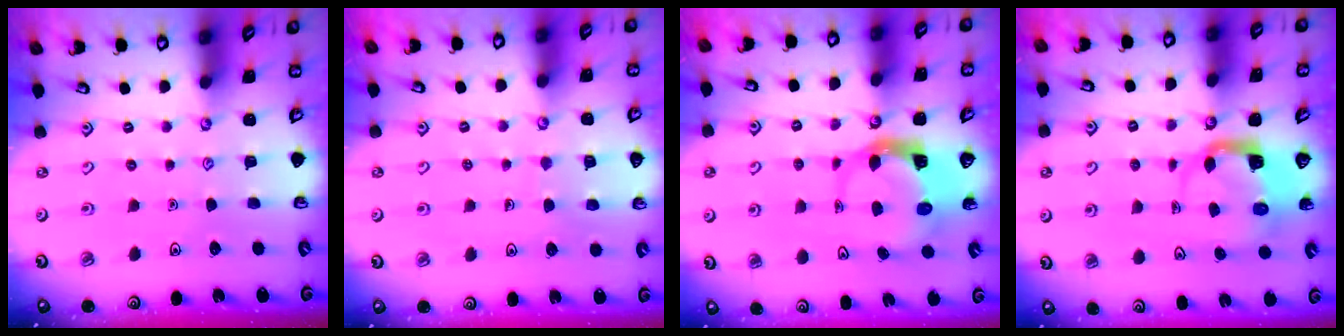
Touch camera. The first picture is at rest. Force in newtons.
{"total": 5.9, "press": 5.9, "slide": 0.5}
{"total": 6.2, "press": 6.1, "slide": 1.1}
{"total": 3.9, "press": 3.9, "slide": 0.4}